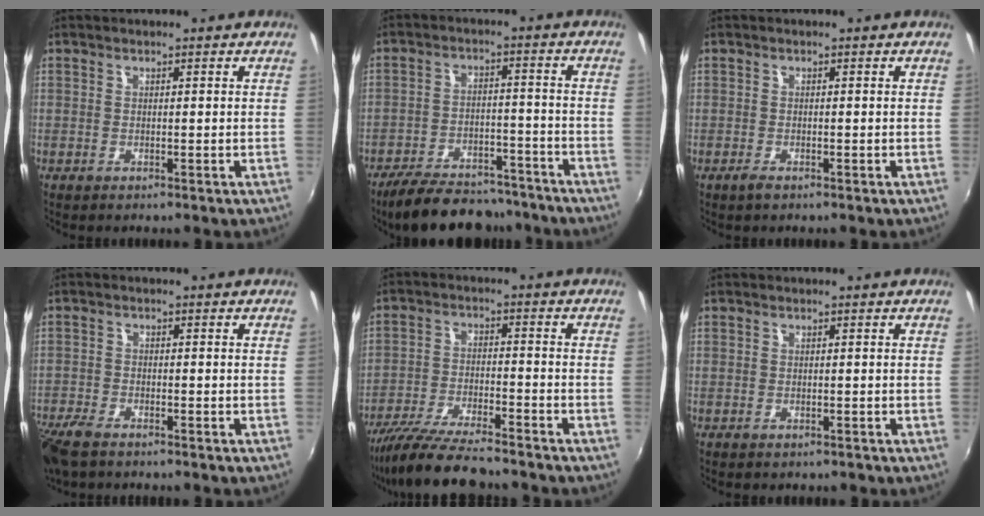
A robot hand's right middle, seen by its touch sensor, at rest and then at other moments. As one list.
[{"total": 17.5, "force": [-14.8, 6.0, 7.2], "torque": [-0.151, -0.002, -0.209]}, {"total": 2.9, "force": [-2.0, 1.0, 1.7], "torque": [-0.044, -0.005, -0.040]}, {"total": 7.7, "force": [-6.0, 2.6, 4.1], "torque": [-0.115, -0.029, -0.117]}, {"total": 12.9, "force": [-11.4, 1.5, 5.9], "torque": [-0.134, -0.024, -0.204]}, {"total": 0.9, "force": [-0.6, 0.7, 0.1], "torque": [-0.004, -0.002, -0.008]}]